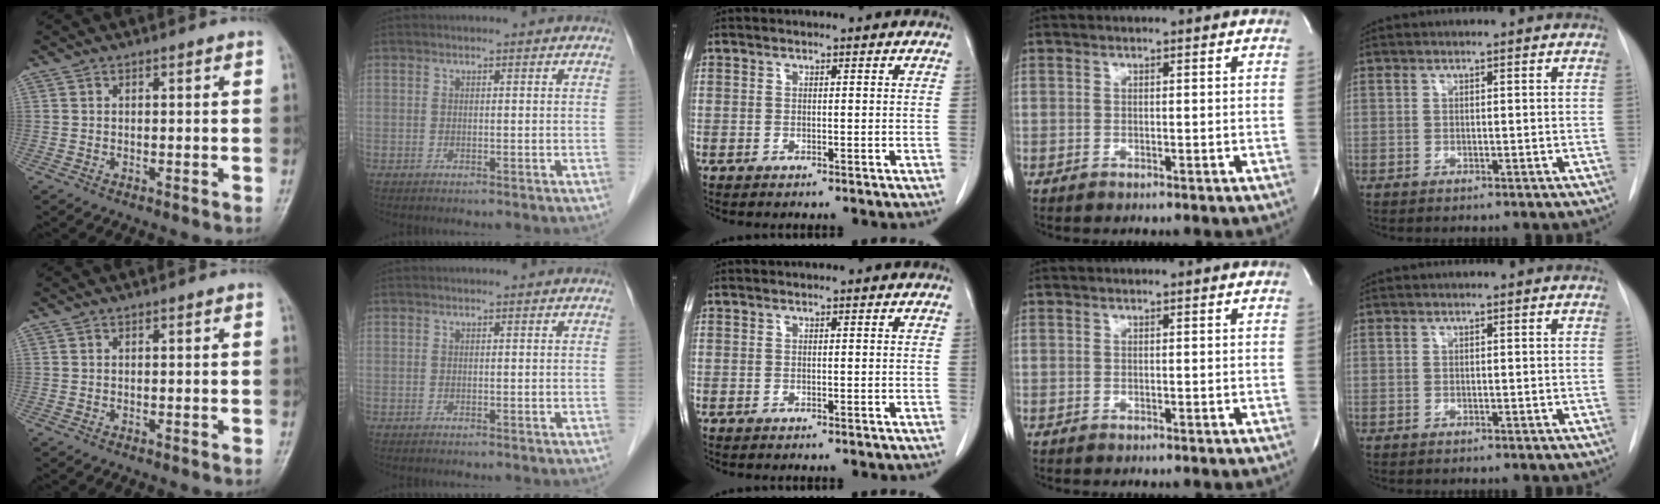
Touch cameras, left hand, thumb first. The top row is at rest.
{}